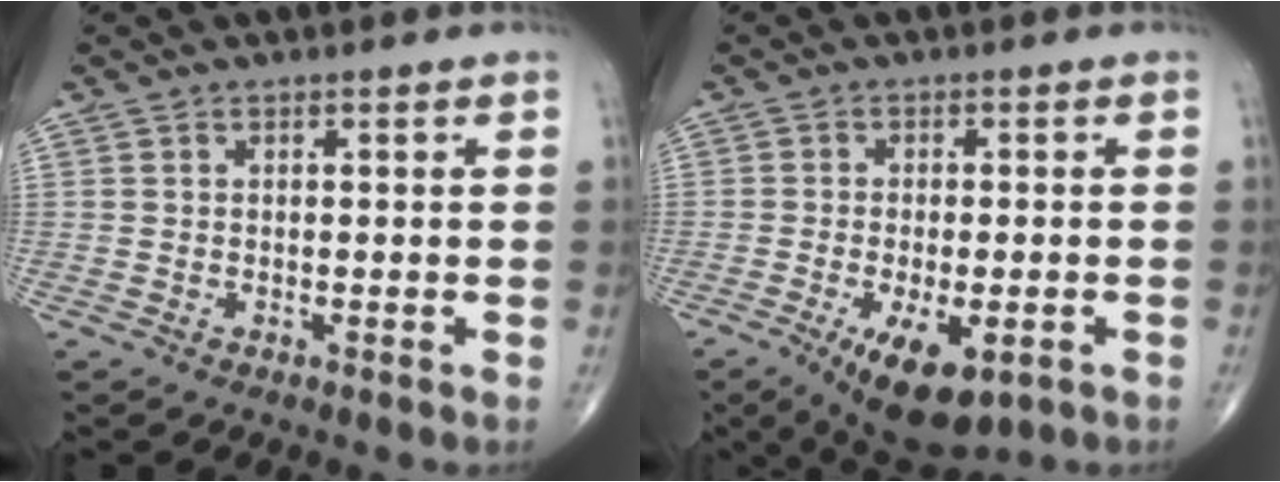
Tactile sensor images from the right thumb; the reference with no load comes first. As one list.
[{"total": 11.0, "force": [-4.8, 4.7, 8.8], "torque": [-0.136, -0.005, -0.066]}]